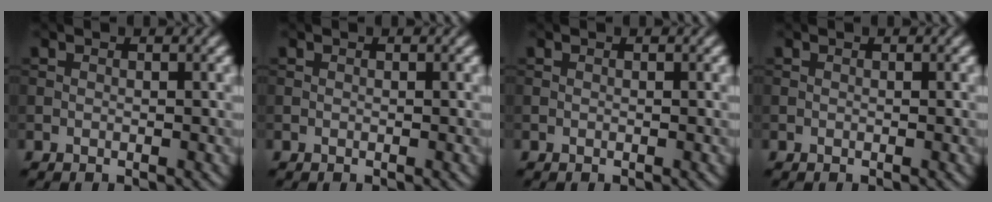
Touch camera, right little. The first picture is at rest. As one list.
[{"total": 0.0}, {"total": 0.0}, {"total": 0.0}]